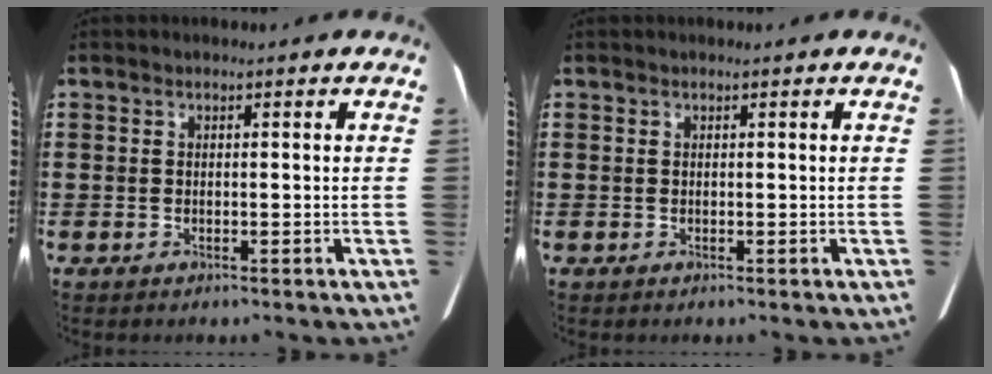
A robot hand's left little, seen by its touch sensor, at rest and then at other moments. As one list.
[{"total": 0.0}]